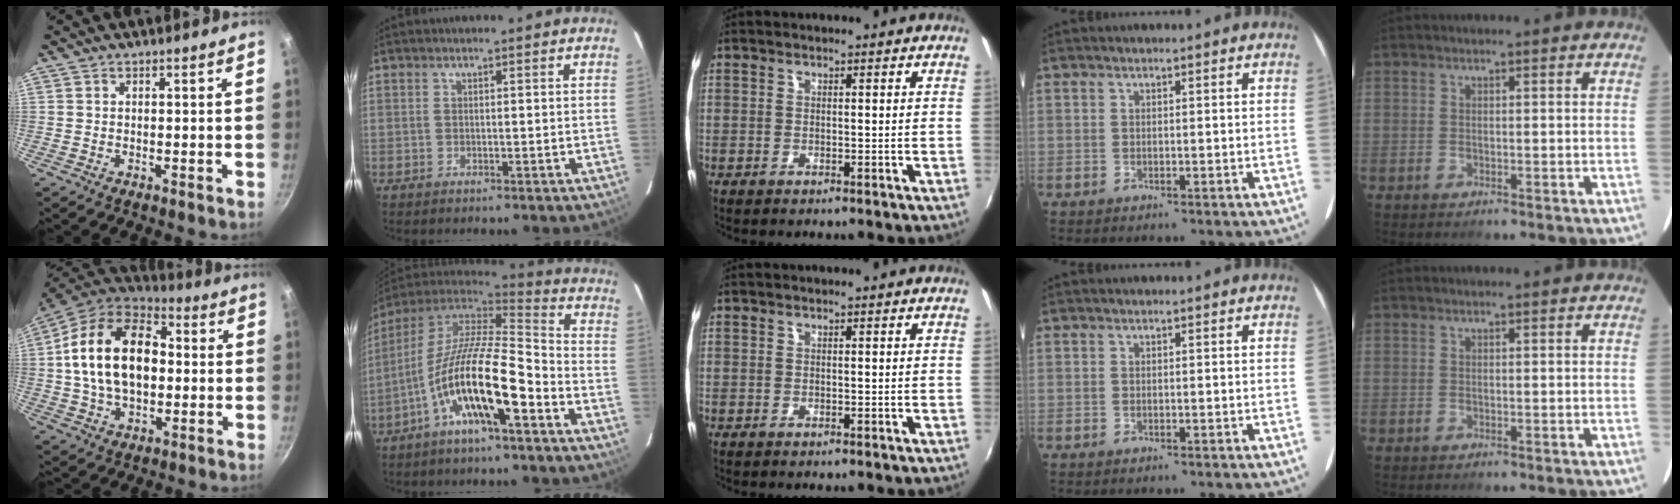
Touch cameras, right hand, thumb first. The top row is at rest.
{"thumb": {"total": 20.5, "force": [1.0, 13.2, 15.7], "torque": [-0.250, 0.033, 0.003]}, "index": {"total": 17.3, "force": [-8.0, 4.1, 14.7], "torque": [-0.268, -0.020, -0.153]}}